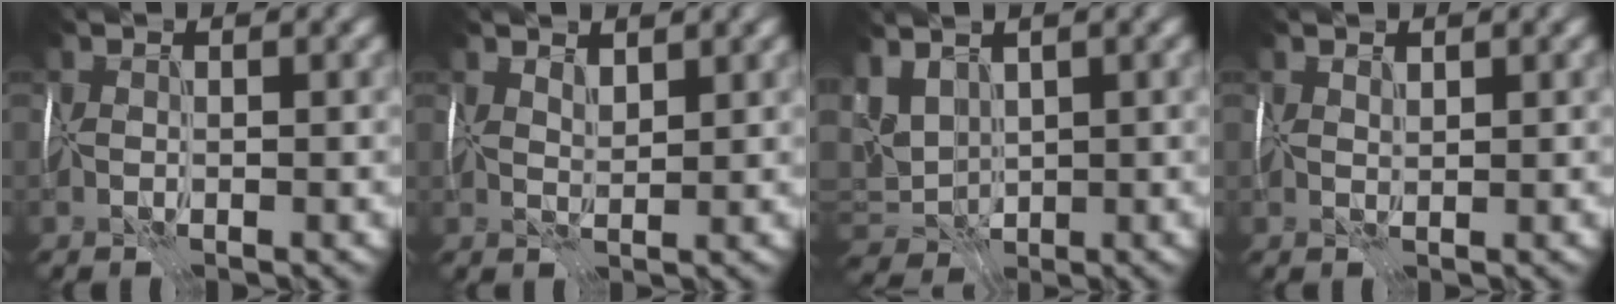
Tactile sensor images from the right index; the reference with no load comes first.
{"total": 1.2, "force": [1.1, 0.2, 0.6], "torque": [-0.012, -0.005, 0.021]}
{"total": 4.3, "force": [1.4, 2.8, 2.9], "torque": [-0.082, 0.003, 0.025]}
{"total": 0.6, "force": [0.6, -0.1, 0.0], "torque": [-0.003, -0.004, 0.010]}